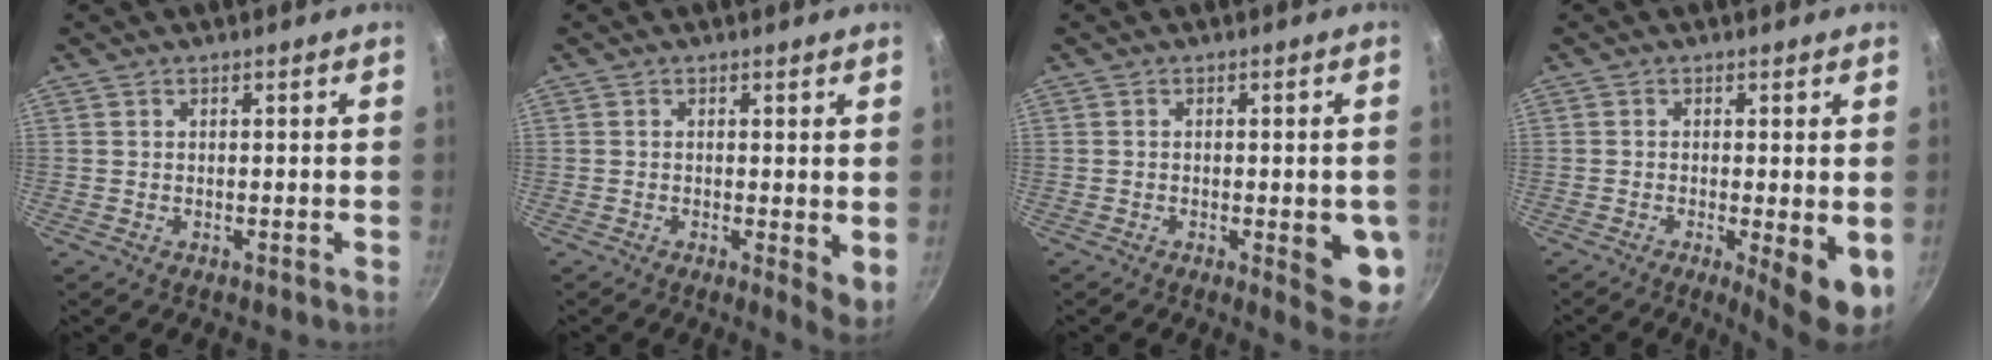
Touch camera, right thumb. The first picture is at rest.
{"total": 4.9, "force": [0.1, 1.7, 4.6], "torque": [-0.056, -0.017, -0.001]}
{"total": 8.8, "force": [-1.8, 3.0, 8.1], "torque": [-0.076, -0.002, -0.019]}
{"total": 7.2, "force": [-1.6, 1.5, 6.8], "torque": [-0.090, -0.011, -0.017]}